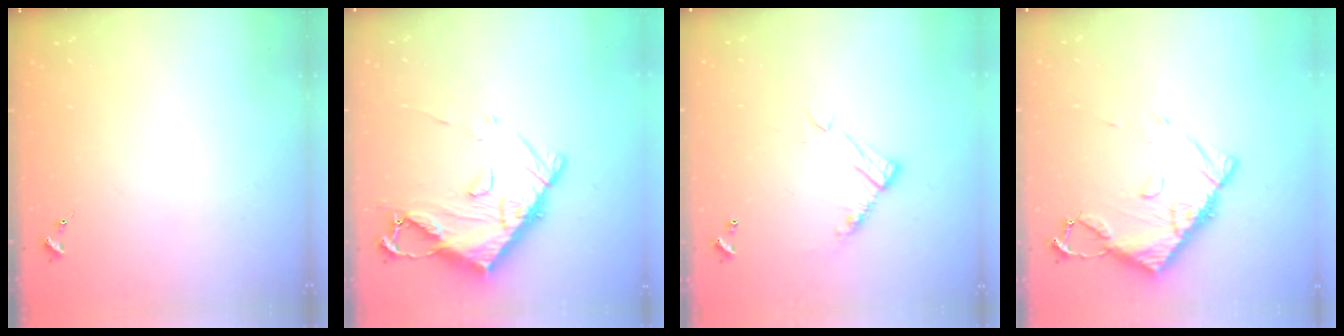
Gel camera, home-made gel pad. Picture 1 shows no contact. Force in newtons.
{"total": 15.2, "press": 15.1, "slide": 1.6}
{"total": 10.6, "press": 10.6, "slide": 0.4}
{"total": 11.5, "press": 11.5, "slide": 1.1}